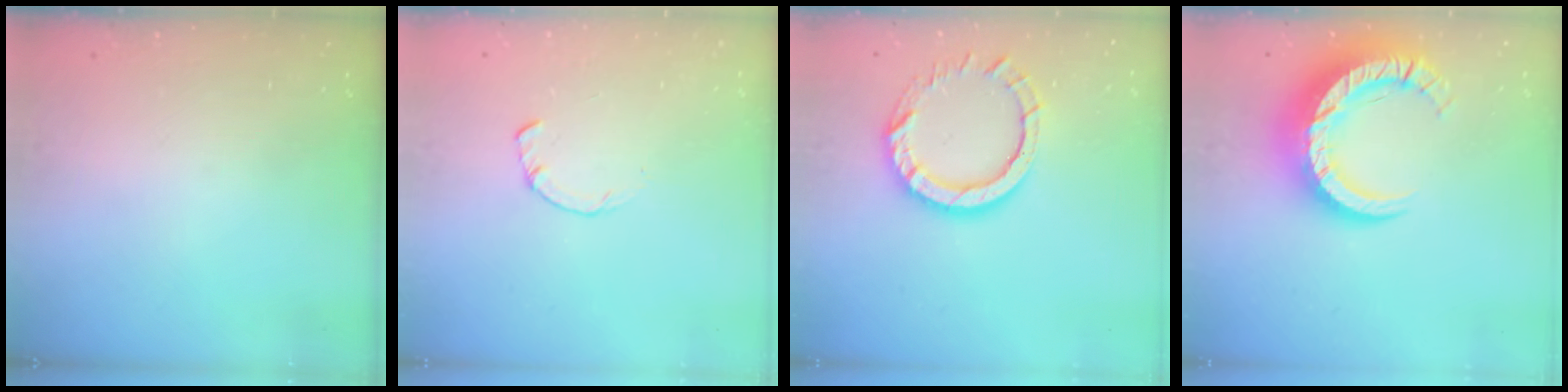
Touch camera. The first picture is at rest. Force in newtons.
{"total": 1.7, "press": 1.7, "slide": 0.2}
{"total": 10.5, "press": 10.4, "slide": 1.0}
{"total": 15.2, "press": 15.1, "slide": 1.6}